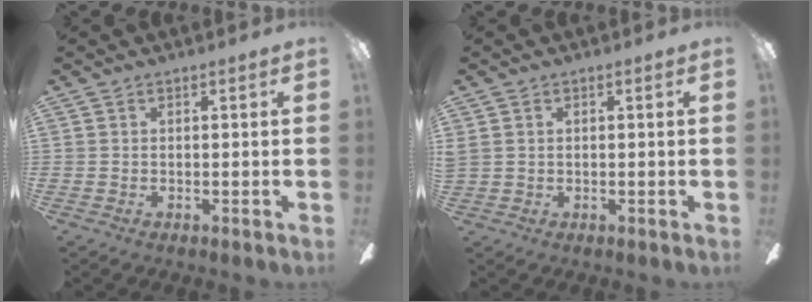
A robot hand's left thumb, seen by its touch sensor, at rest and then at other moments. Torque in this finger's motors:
{"motor_torque": [-0.47, 0.57, 0.17, -0.44, 0.06]}